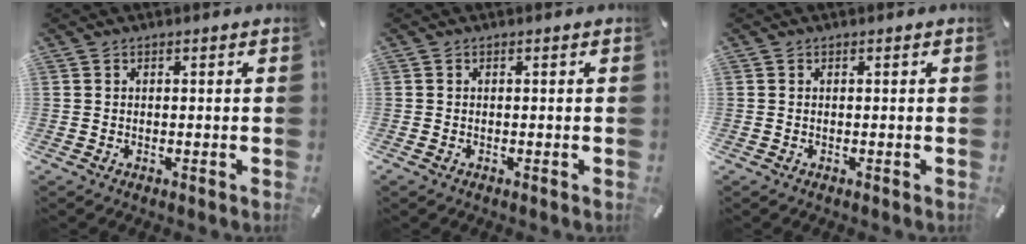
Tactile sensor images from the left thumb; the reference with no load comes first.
{"total": 0.6, "force": [-0.3, 0.4, 0.3], "torque": [-0.006, 0.002, -0.008]}
{"total": 0.0}